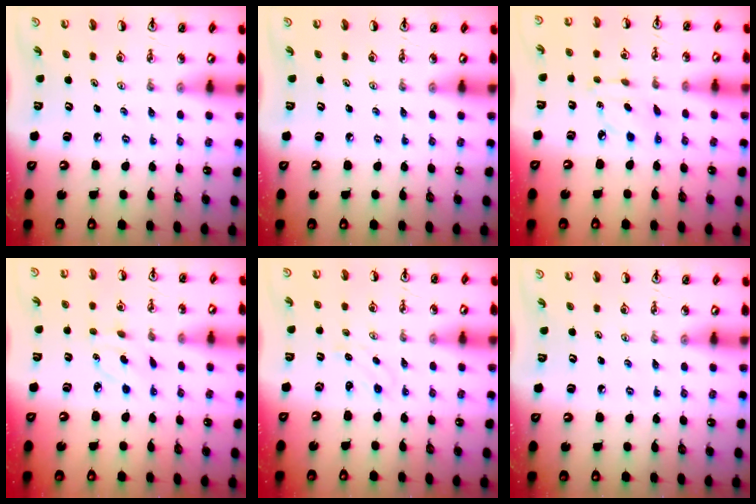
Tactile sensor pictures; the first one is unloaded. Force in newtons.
{"total": 0.0}
{"total": 2.8, "press": 2.8, "slide": 0.4}
{"total": 4.2, "press": 4.1, "slide": 0.5}
{"total": 1.5, "press": 1.4, "slide": 0.3}
{"total": 0.0}